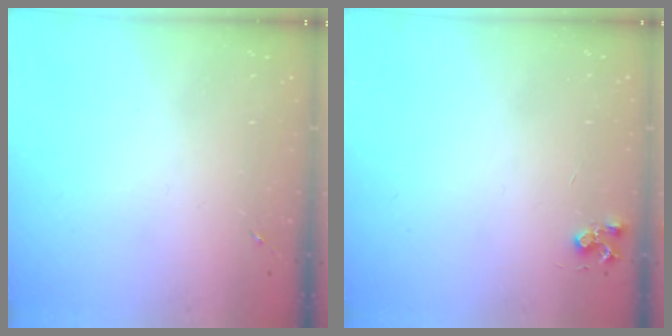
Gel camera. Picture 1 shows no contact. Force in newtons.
{"total": 4.6, "press": 4.5, "slide": 0.7}